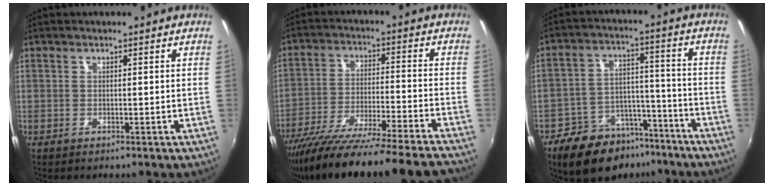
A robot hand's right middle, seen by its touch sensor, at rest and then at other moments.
{"total": 24.6, "force": [-21.8, -1.0, 11.4], "torque": [-0.199, -0.065, -0.339]}
{"total": 15.0, "force": [-10.6, 8.5, 6.4], "torque": [-0.132, 0.027, -0.149]}